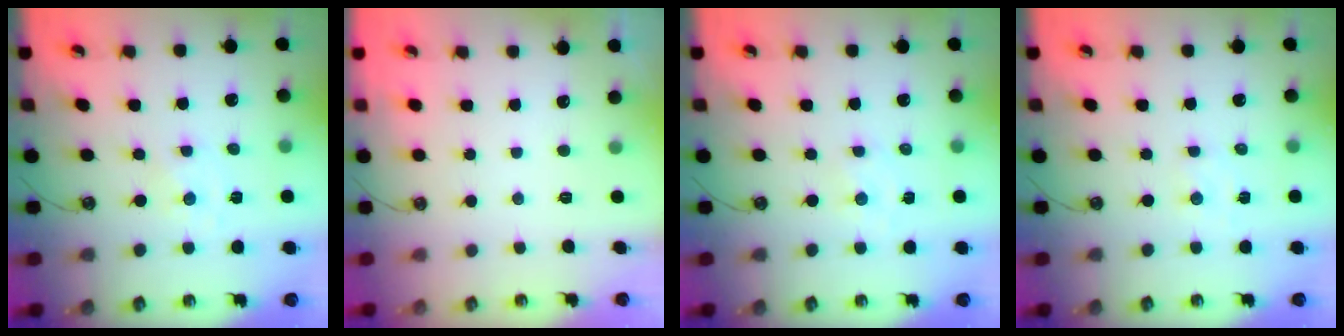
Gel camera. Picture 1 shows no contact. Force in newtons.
{"total": 0.0}
{"total": 1.8, "press": 1.7, "slide": 0.3}
{"total": 2.2, "press": 2.2, "slide": 0.4}